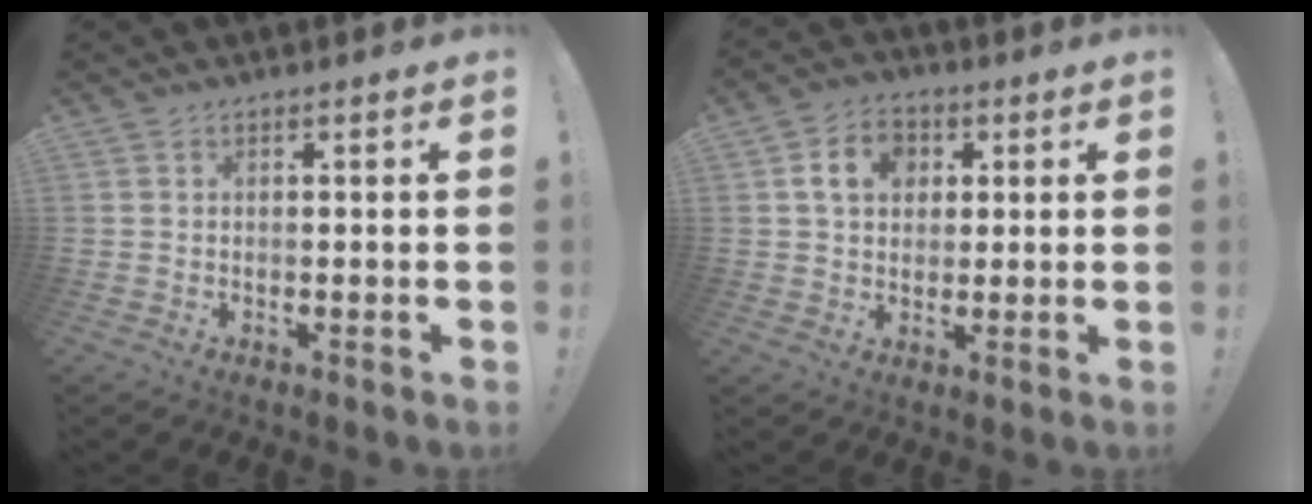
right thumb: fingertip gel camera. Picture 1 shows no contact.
{"total": 9.8, "force": [2.8, 7.8, 5.2], "torque": [-0.076, 0.005, 0.054]}